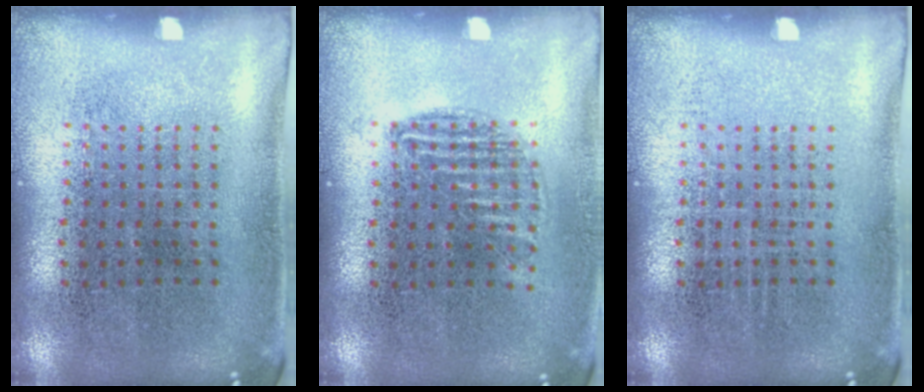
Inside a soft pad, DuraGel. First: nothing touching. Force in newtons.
{"total": 0.9, "press": 0.8, "slide": 0.4}
{"total": 0.0}